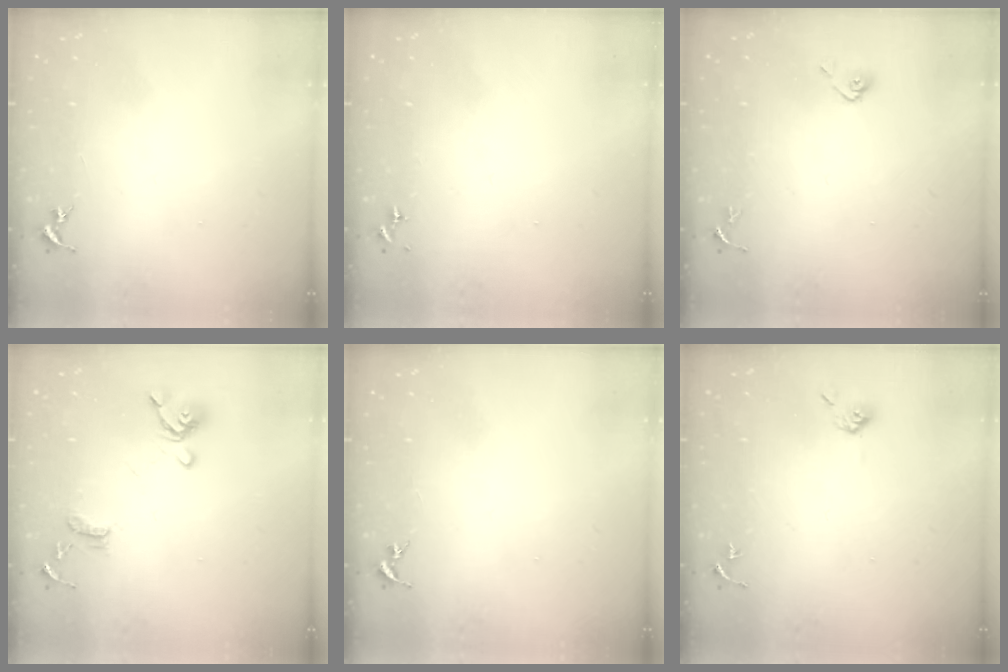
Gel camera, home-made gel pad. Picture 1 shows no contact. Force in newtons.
{"total": 0.0}
{"total": 4.9, "press": 4.6, "slide": 1.8}
{"total": 13.1, "press": 13.0, "slide": 1.4}
{"total": 0.0}
{"total": 4.6, "press": 4.6, "slide": 0.7}